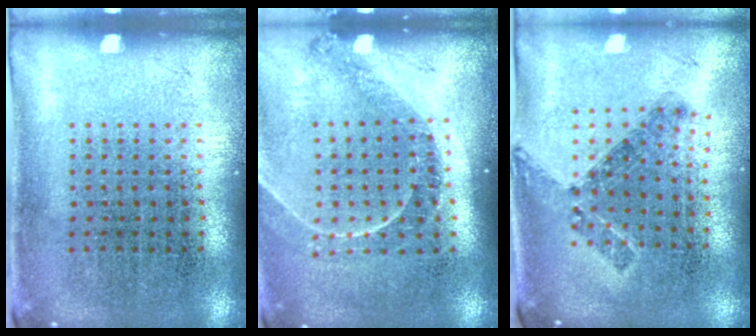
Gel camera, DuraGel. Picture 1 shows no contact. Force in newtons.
{"total": 1.3, "press": 1.3, "slide": 0.2}
{"total": 0.8, "press": 0.8, "slide": 0.3}